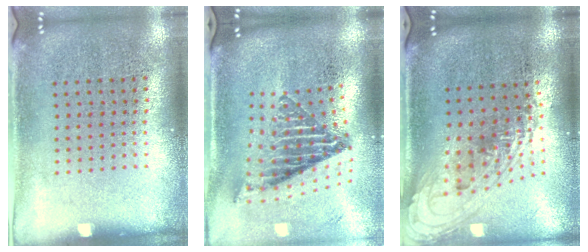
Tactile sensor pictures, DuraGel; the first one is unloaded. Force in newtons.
{"total": 2.2, "press": 1.5, "slide": 1.6}
{"total": 1.8, "press": 1.4, "slide": 1.2}